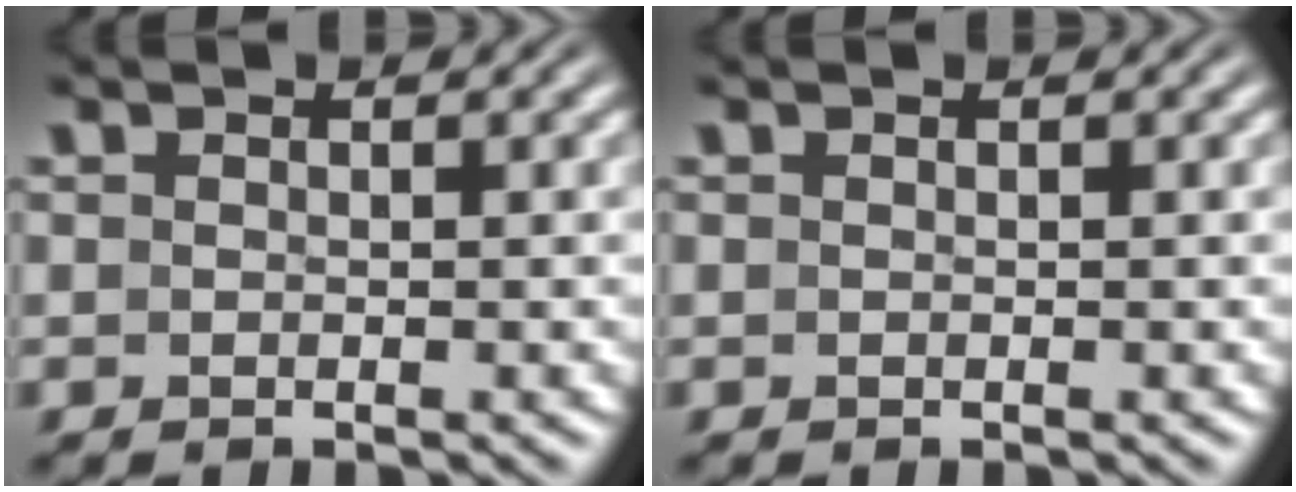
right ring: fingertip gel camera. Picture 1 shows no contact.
{"total": 0.0}